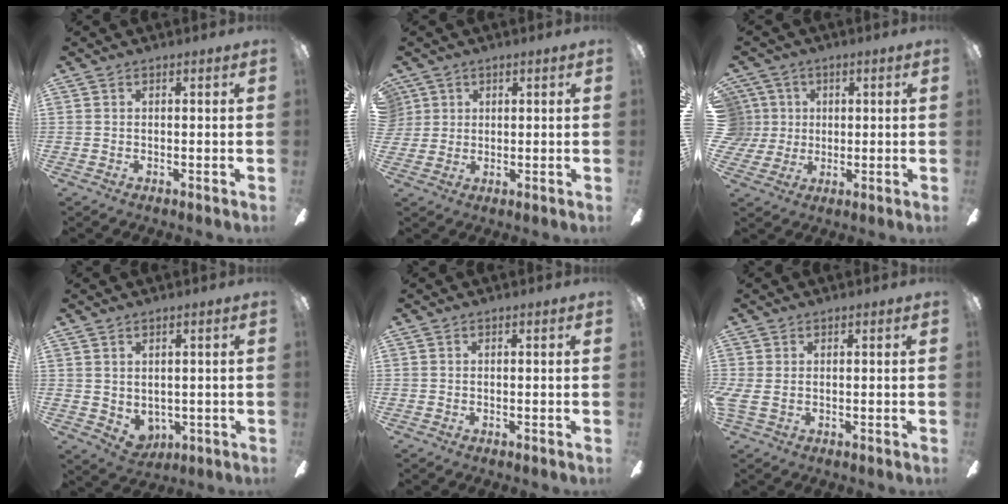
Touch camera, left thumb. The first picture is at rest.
{"total": 3.1, "force": [1.3, 2.8, 0.1], "torque": [-0.005, 0.004, 0.023]}
{"total": 7.7, "force": [1.5, 7.4, 1.5], "torque": [-0.052, 0.006, 0.031]}
{"total": 4.2, "force": [0.5, 3.4, 2.4], "torque": [-0.052, -0.004, 0.011]}
{"total": 0.0}
{"total": 2.3, "force": [0.5, 0.9, 2.0], "torque": [-0.047, -0.001, 0.008]}